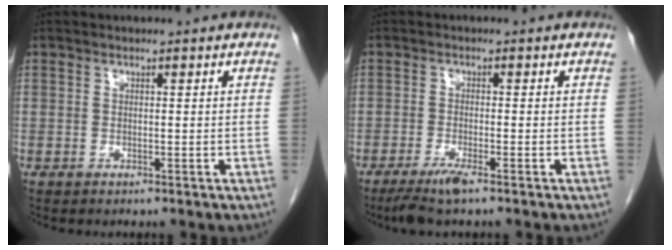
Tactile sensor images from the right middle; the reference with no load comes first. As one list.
[{"total": 4.0, "force": [-2.9, 0.1, 2.8], "torque": [-0.059, -0.012, -0.055]}]